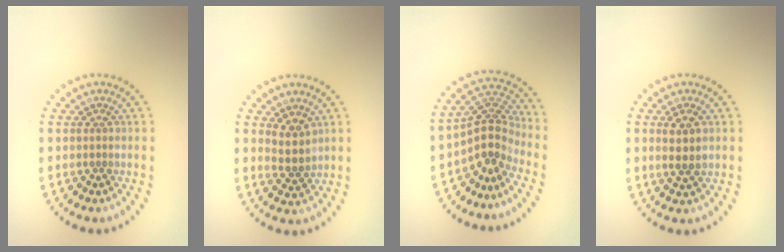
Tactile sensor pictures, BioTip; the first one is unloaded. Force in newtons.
{"total": 2.5, "press": 2.0, "slide": 1.4}
{"total": 3.7, "press": 2.7, "slide": 2.5}
{"total": 2.3, "press": 2.1, "slide": 0.8}